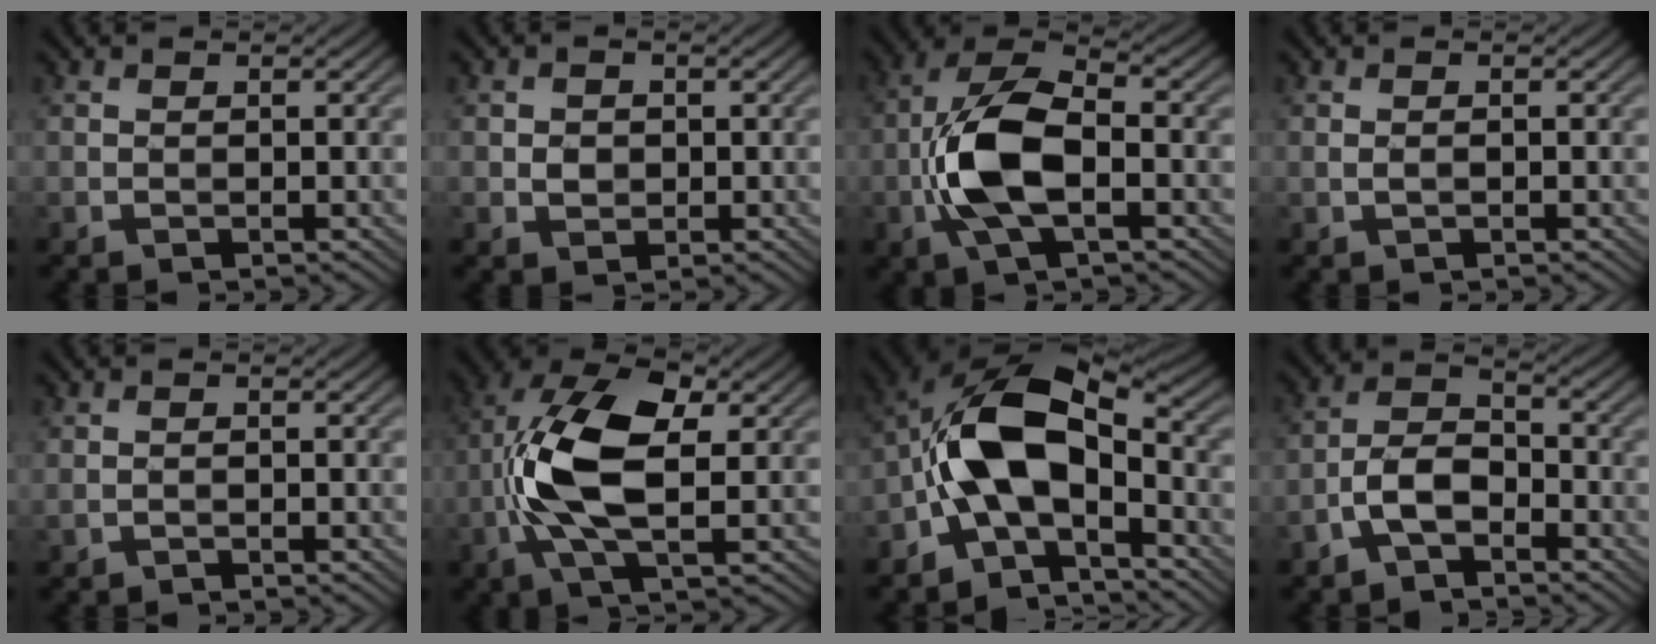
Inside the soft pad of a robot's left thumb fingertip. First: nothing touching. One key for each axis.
{"total": 1.9, "fx": -0.2, "fy": 1.7, "fz": 0.9, "tx": -0.024, "ty": -0.002, "tz": -0.006}
{"total": 10.6, "fx": -2.5, "fy": 4.9, "fz": 9.1, "tx": -0.201, "ty": 0.012, "tz": -0.055}
{"total": 0.8, "fx": -0.2, "fy": 0.3, "fz": 0.8, "tx": -0.020, "ty": 0.001, "tz": -0.003}
{"total": 0.6, "fx": -0.3, "fy": 0.3, "fz": 0.5, "tx": -0.014, "ty": 0.002, "tz": -0.007}
{"total": 12.3, "fx": -0.4, "fy": 5.8, "fz": 10.9, "tx": -0.239, "ty": 0.018, "tz": -0.015}
{"total": 12.0, "fx": -2.9, "fy": 6.8, "fz": 9.4, "tx": -0.178, "ty": 0.014, "tz": -0.069}
{"total": 5.3, "fx": -3.1, "fy": 2.5, "fz": 3.4, "tx": -0.064, "ty": 0.013, "tz": -0.073}